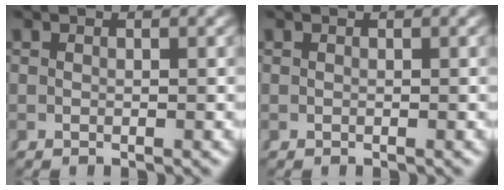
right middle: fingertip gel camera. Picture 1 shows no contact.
{"total": 0.0}